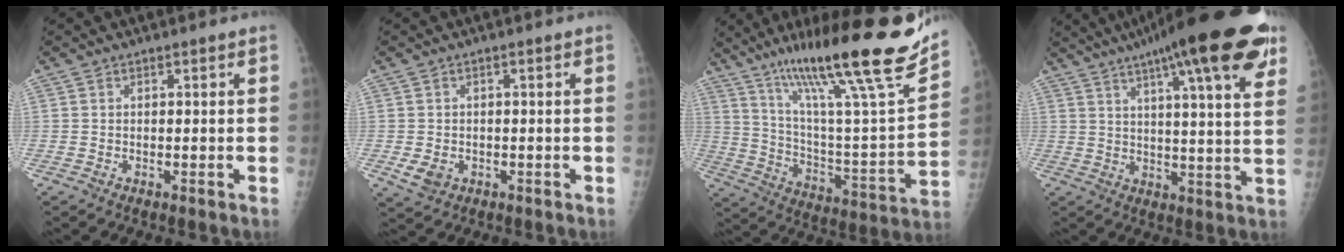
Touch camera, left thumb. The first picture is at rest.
{"total": 3.3, "force": [-1.0, 2.6, 1.9], "torque": [-0.027, -0.001, -0.009]}
{"total": 28.6, "force": [19.1, 3.3, 21.1], "torque": [-0.323, -0.060, 0.314]}
{"total": 23.2, "force": [13.6, 4.1, 18.3], "torque": [-0.262, -0.018, 0.180]}